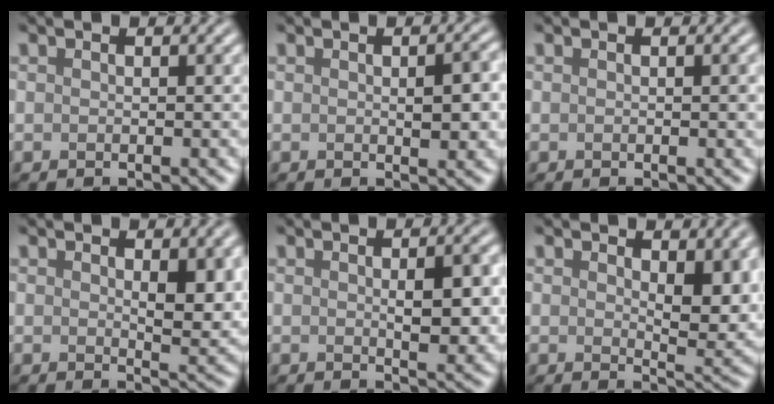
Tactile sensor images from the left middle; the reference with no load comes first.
{"total": 2.6, "force": [0.1, 0.8, 2.4], "torque": [-0.035, -0.001, 0.002]}
{"total": 0.6, "force": [0.0, 0.1, 0.6], "torque": [-0.007, 0.000, 0.000]}
{"total": 3.3, "force": [0.9, 1.1, 3.0], "torque": [-0.039, -0.007, 0.017]}
{"total": 3.9, "force": [0.2, 1.2, 3.7], "torque": [-0.055, -0.001, 0.006]}
{"total": 4.5, "force": [1.5, 1.9, 3.8], "torque": [-0.052, -0.008, 0.030]}